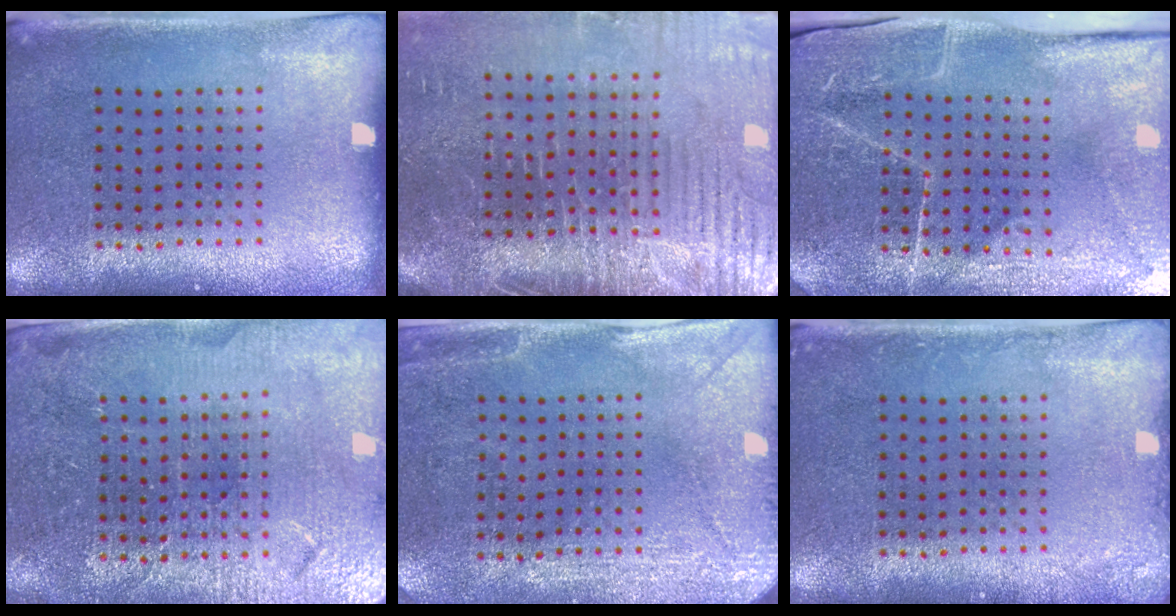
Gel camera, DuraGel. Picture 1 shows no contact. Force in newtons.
{"total": 4.3, "press": 3.8, "slide": 2.1}
{"total": 3.8, "press": 3.7, "slide": 0.2}
{"total": 4.2, "press": 4.0, "slide": 1.3}
{"total": 3.0, "press": 2.8, "slide": 1.0}
{"total": 1.2, "press": 1.2, "slide": 0.2}